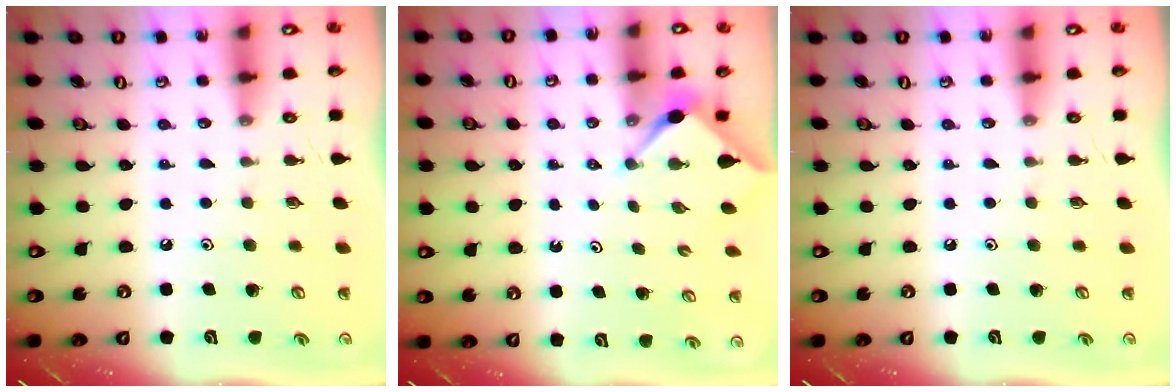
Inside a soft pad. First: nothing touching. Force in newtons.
{"total": 2.9, "press": 2.9, "slide": 0.4}
{"total": 0.0}